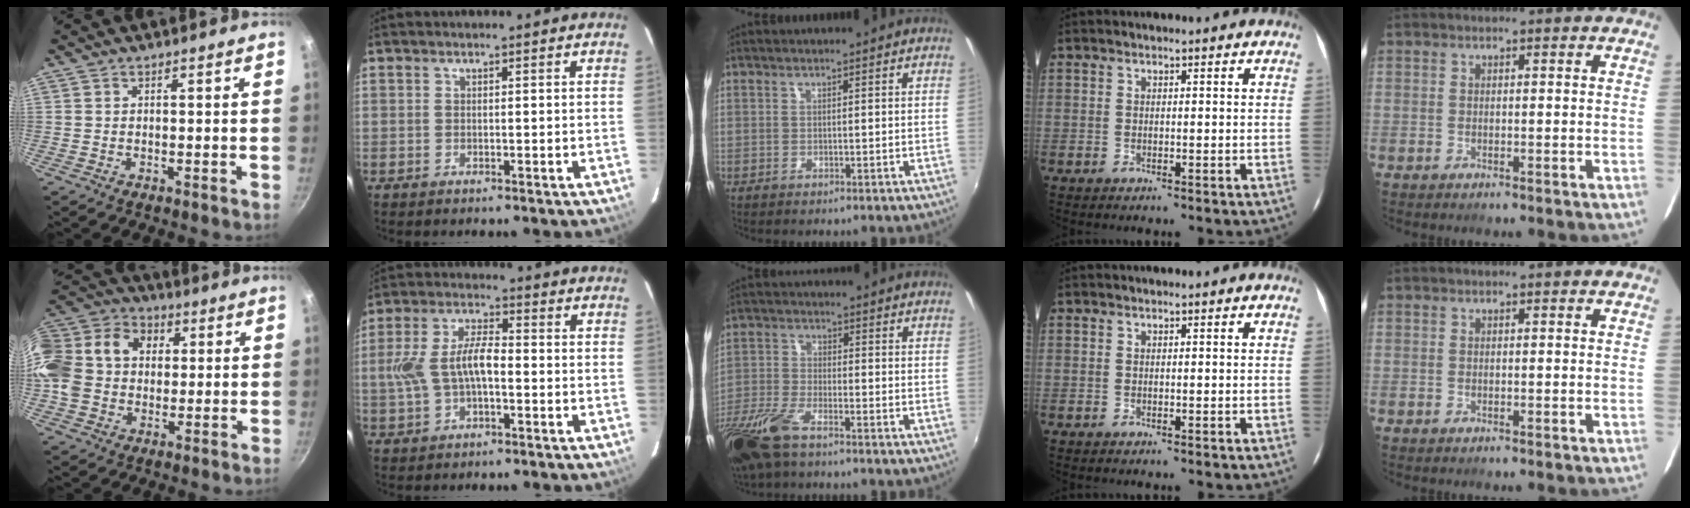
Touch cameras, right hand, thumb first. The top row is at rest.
{"thumb": {"total": 18.2, "force": [1.9, 14.7, 10.5], "torque": [-0.196, 0.043, 0.020]}, "index": {"total": 9.0, "force": [-1.6, 4.1, 7.9], "torque": [-0.165, 0.014, -0.024]}, "middle": {"total": 11.8, "force": [-8.2, 3.6, 7.7], "torque": [-0.184, -0.031, -0.169]}}